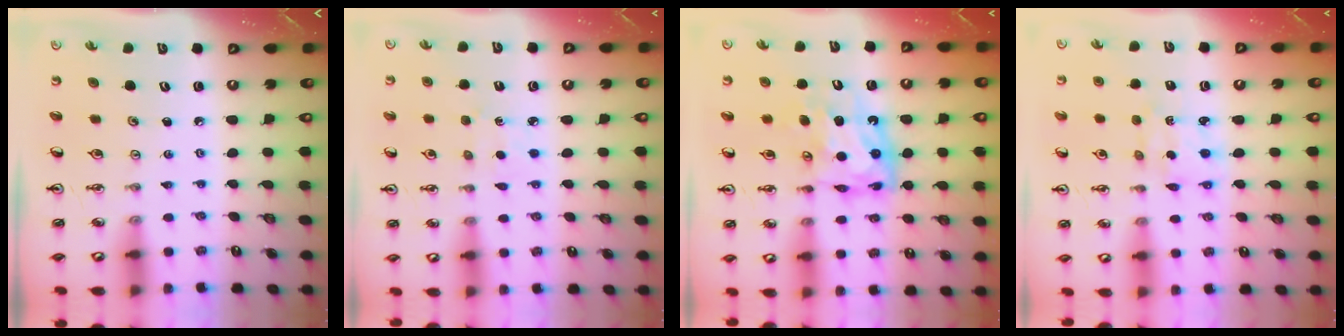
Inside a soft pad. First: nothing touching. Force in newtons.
{"total": 3.5, "press": 3.5, "slide": 0.5}
{"total": 10.2, "press": 10.2, "slide": 0.9}
{"total": 2.5, "press": 2.5, "slide": 0.3}